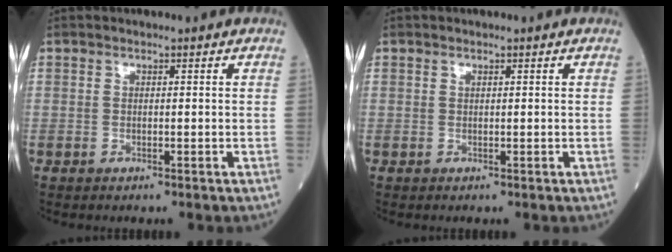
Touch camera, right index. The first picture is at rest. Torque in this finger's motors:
{"motor_torque": [-0.14, -0.13, -0.04, -0.01]}